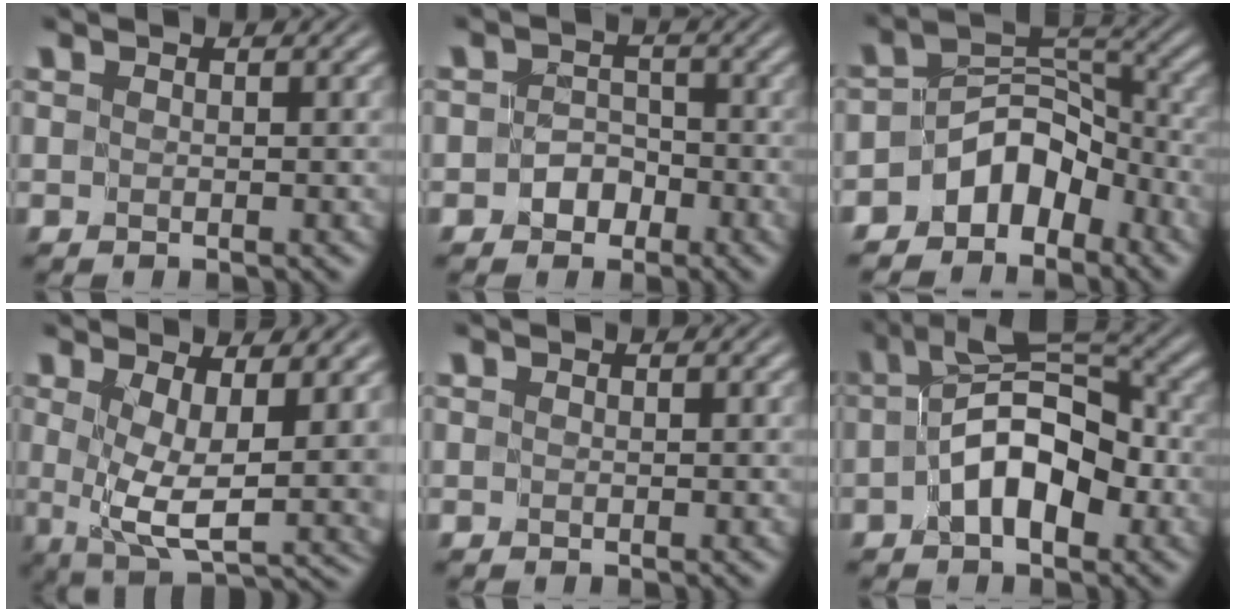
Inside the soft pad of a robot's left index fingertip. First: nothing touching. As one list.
[{"total": 2.0, "force": [-1.1, 1.6, 0.3], "torque": [0.021, 0.008, -0.027]}, {"total": 5.6, "force": [-3.8, 3.5, 2.2], "torque": [-0.005, 0.008, -0.073]}, {"total": 8.0, "force": [1.6, 3.1, 7.2], "torque": [-0.131, -0.019, 0.035]}, {"total": 0.0}, {"total": 7.2, "force": [-1.2, 3.7, 6.1], "torque": [-0.104, 0.013, -0.026]}]